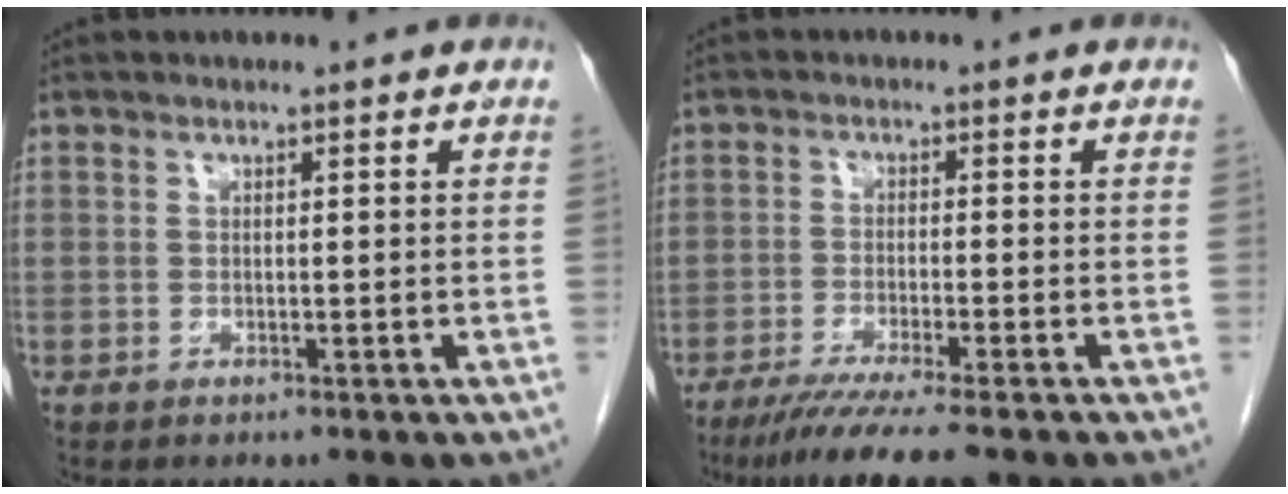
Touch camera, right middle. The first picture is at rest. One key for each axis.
{"total": 8.6, "fx": -6.8, "fy": -0.5, "fz": 5.3, "tx": -0.079, "ty": -0.023, "tz": -0.109}